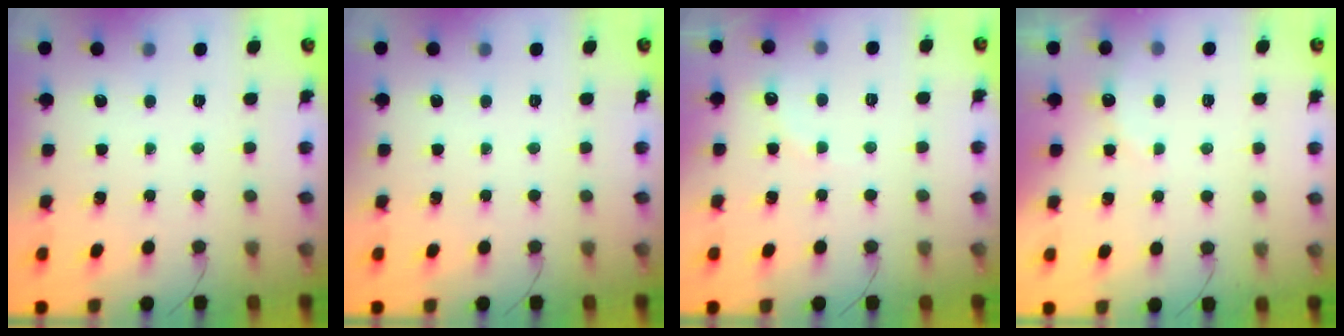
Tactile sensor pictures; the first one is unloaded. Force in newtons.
{"total": 0.0}
{"total": 5.7, "press": 5.6, "slide": 1.1}
{"total": 5.0, "press": 4.8, "slide": 1.1}